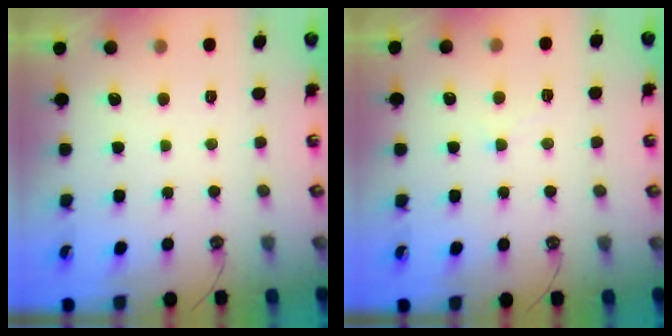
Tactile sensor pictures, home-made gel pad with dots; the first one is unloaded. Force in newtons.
{"total": 0.5, "press": 0.0, "slide": 0.5}